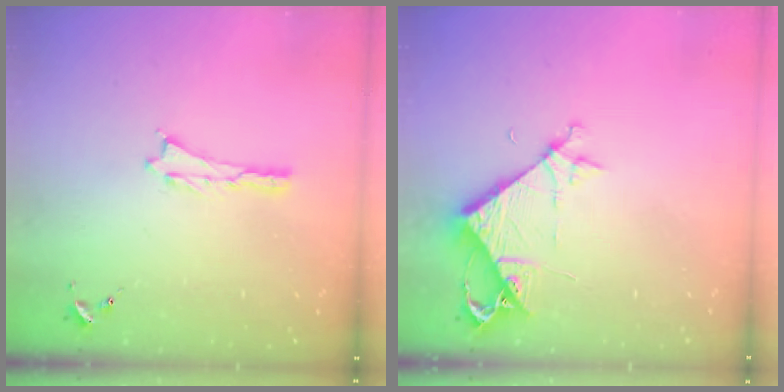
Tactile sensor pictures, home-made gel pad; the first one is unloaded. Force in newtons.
{"total": 6.0, "press": 6.0, "slide": 0.4}